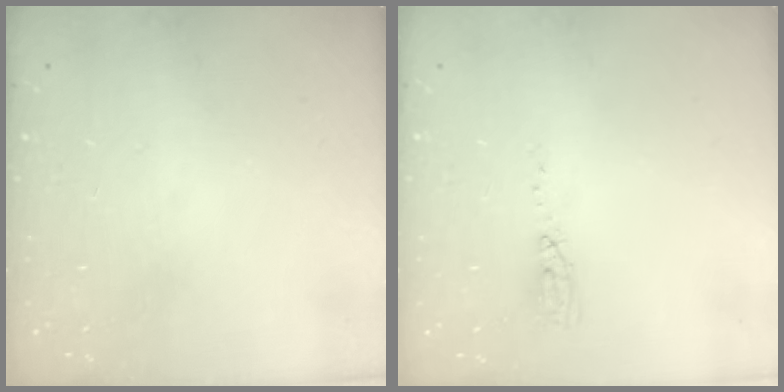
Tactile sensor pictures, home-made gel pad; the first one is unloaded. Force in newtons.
{"total": 3.6, "press": 3.3, "slide": 1.5}